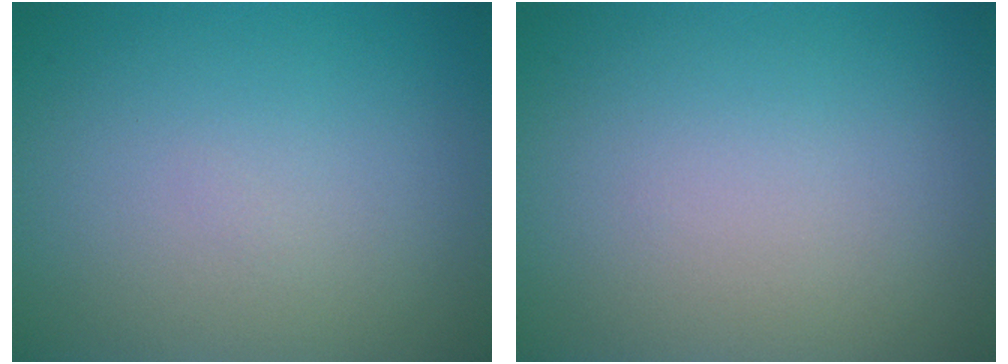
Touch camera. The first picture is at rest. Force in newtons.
{"total": 0.0}